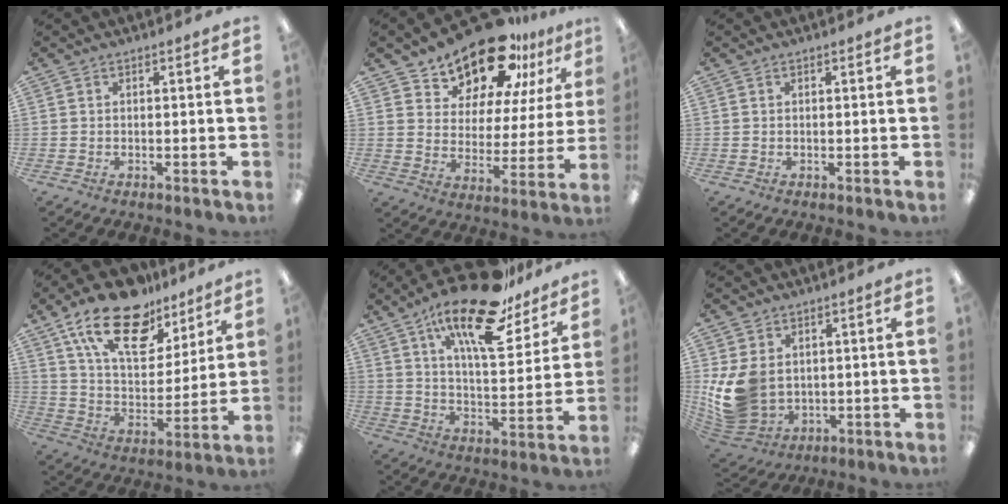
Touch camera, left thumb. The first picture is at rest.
{"total": 18.1, "force": [15.5, 7.1, 6.3], "torque": [-0.112, -0.120, 0.273]}
{"total": 0.0}
{"total": 20.7, "force": [13.8, 10.1, 11.6], "torque": [-0.207, -0.071, 0.245]}
{"total": 22.8, "force": [15.5, 7.8, 14.7], "torque": [-0.234, -0.093, 0.257]}
{"total": 12.8, "force": [1.0, 10.2, 7.6], "torque": [-0.177, -0.005, 0.022]}